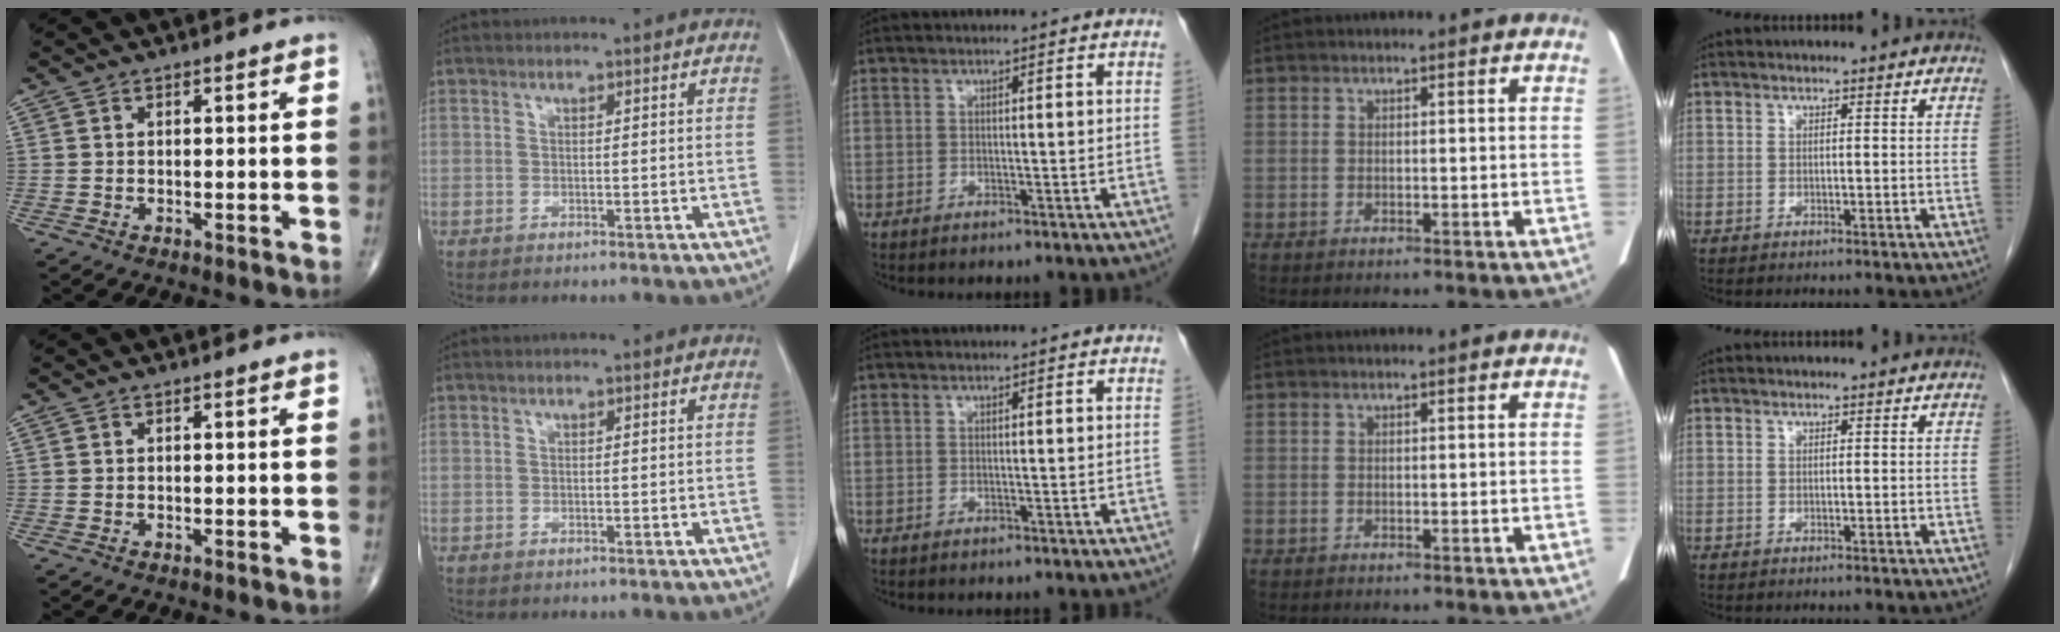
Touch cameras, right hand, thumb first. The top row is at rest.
{}